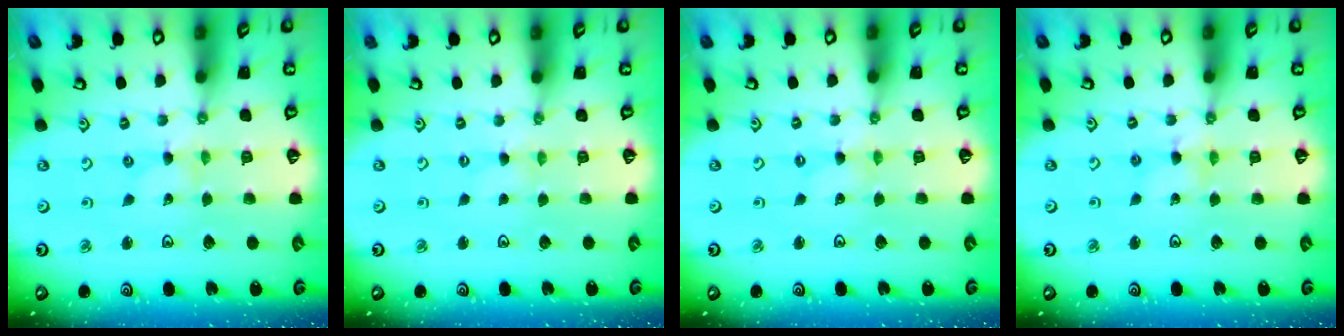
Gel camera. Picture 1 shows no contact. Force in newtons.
{"total": 0.0}
{"total": 0.0}
{"total": 2.6, "press": 2.6, "slide": 0.3}